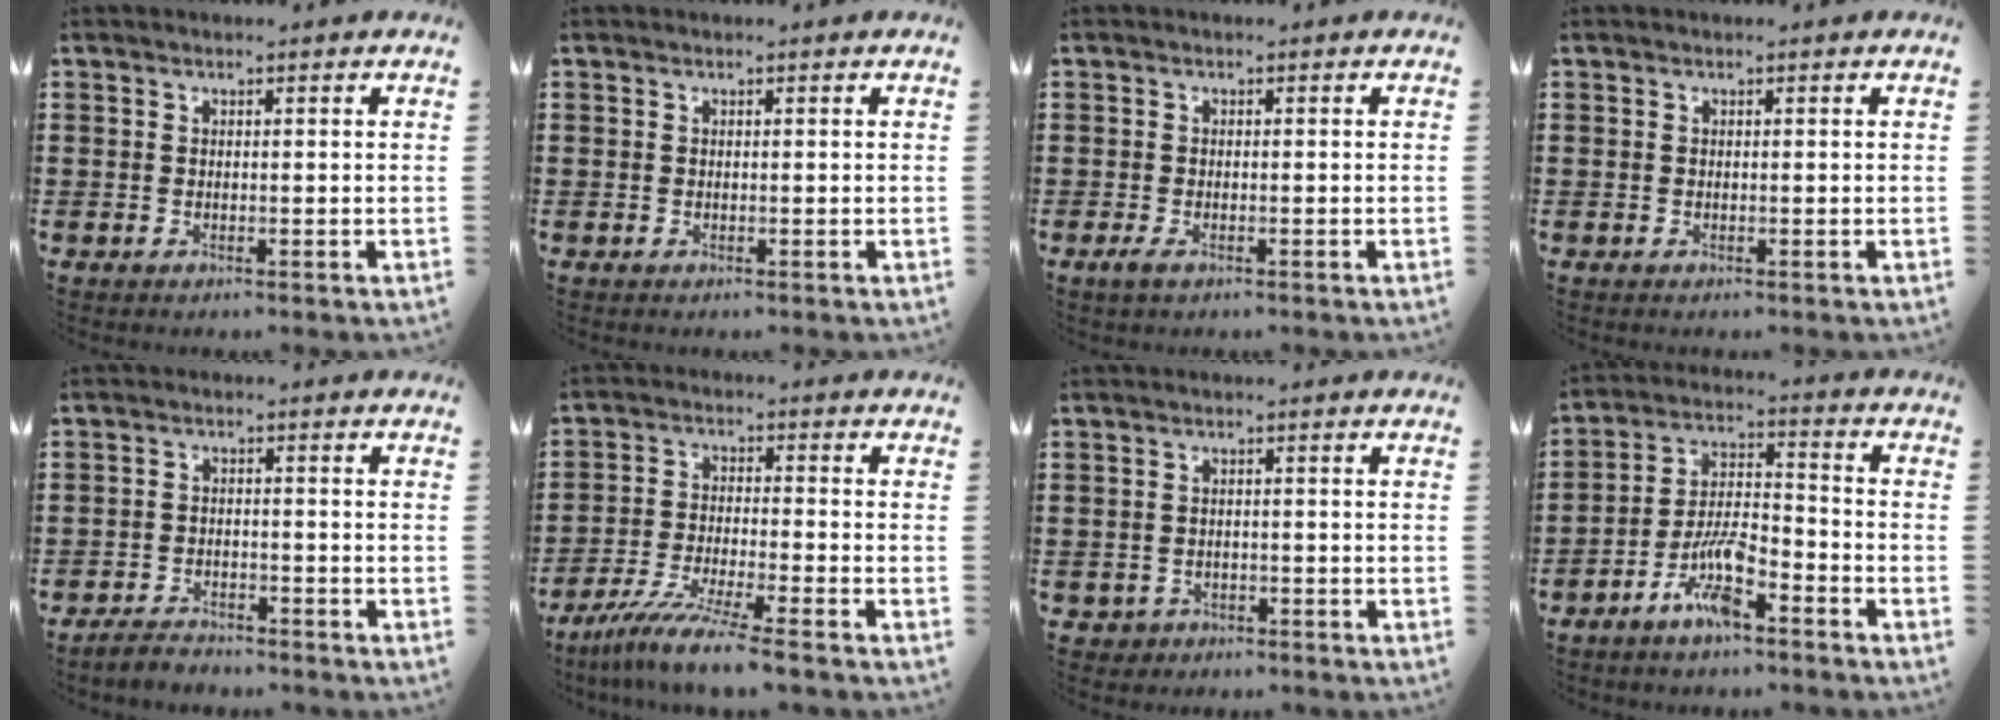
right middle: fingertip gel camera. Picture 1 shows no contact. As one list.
[{"total": 0.0}, {"total": 1.4, "force": [-0.7, 0.6, 1.0], "torque": [-0.028, -0.003, -0.016]}, {"total": 0.0}, {"total": 2.8, "force": [-2.7, 0.6, 0.0], "torque": [-0.008, 0.003, -0.058]}, {"total": 7.6, "force": [-6.6, -0.7, 3.6], "torque": [-0.079, -0.019, -0.129]}, {"total": 1.5, "force": [-1.2, 0.9, -0.1], "torque": [-0.004, 0.002, -0.030]}, {"total": 7.8, "force": [-5.2, 2.1, 5.5], "torque": [-0.125, 0.000, -0.099]}]